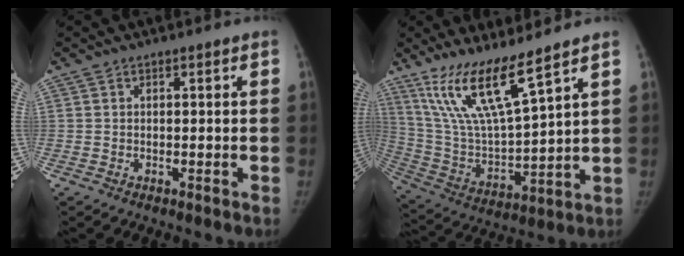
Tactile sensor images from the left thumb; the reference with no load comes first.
{"total": 15.3, "force": [10.5, 2.0, 10.9], "torque": [-0.203, -0.062, 0.220]}